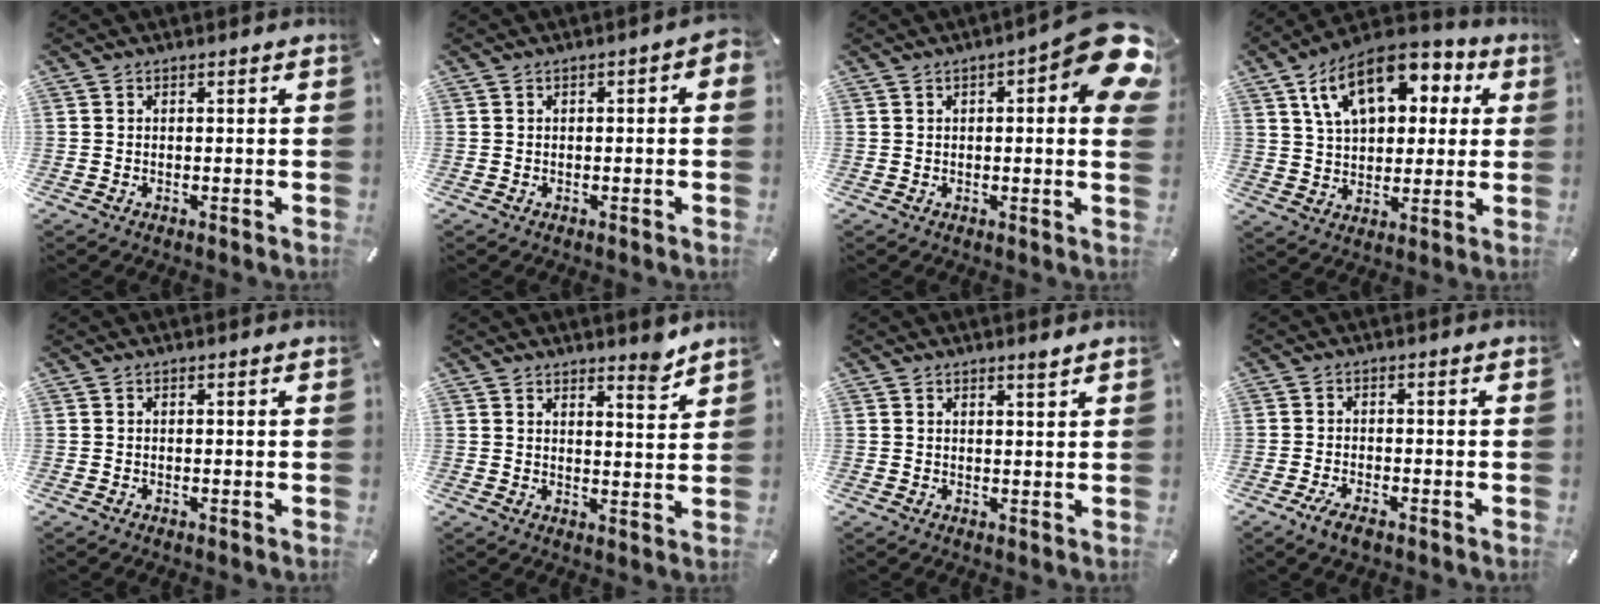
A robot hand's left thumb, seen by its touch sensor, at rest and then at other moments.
{"total": 1.8, "force": [-0.4, 0.8, 1.5], "torque": [-0.025, 0.005, -0.008]}
{"total": 11.8, "force": [4.6, 3.5, 10.3], "torque": [-0.125, -0.030, 0.074]}
{"total": 16.6, "force": [7.3, 10.2, 10.8], "torque": [-0.193, -0.009, 0.131]}
{"total": 0.0}
{"total": 4.9, "force": [4.5, 1.3, 1.4], "torque": [0.002, -0.041, 0.075]}
{"total": 1.7, "force": [1.6, 0.0, 0.6], "torque": [-0.004, -0.007, 0.027]}
{"total": 3.3, "force": [-2.2, 1.2, 2.1], "torque": [-0.046, 0.007, -0.043]}